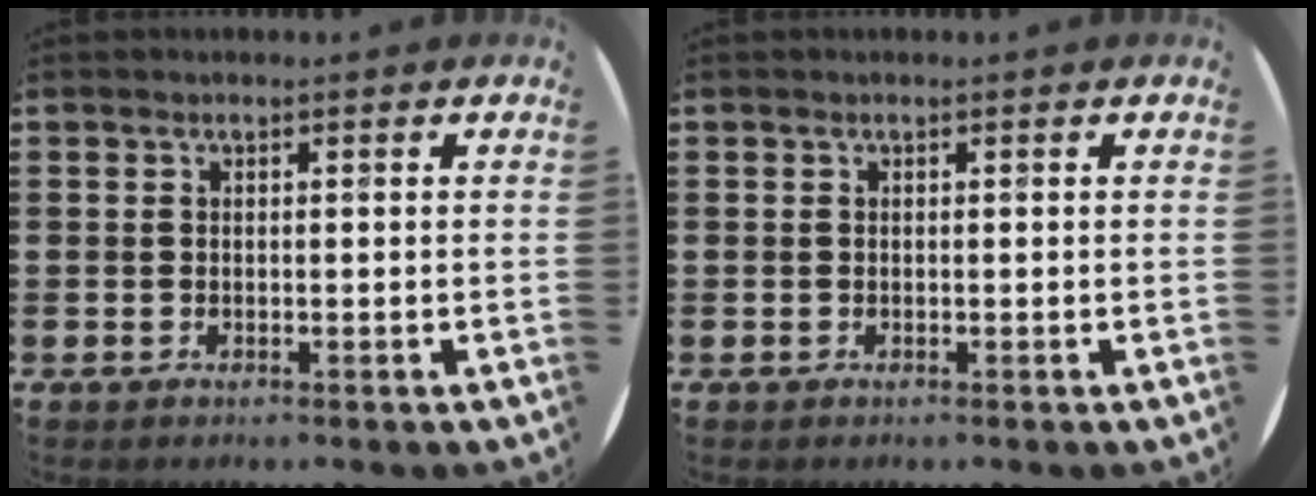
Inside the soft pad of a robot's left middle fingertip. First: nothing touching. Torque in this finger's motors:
{"motor_torque": [0.06, -0.07, 0.00, 0.00]}